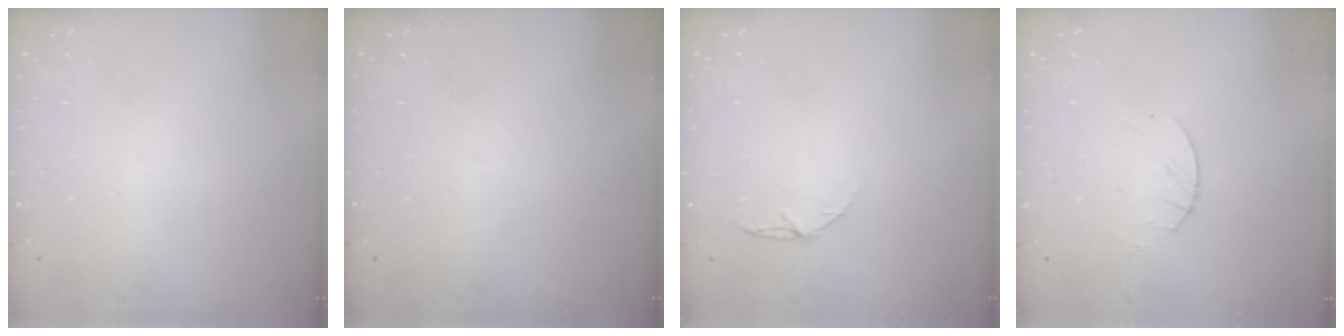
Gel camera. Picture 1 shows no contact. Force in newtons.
{"total": 0.0}
{"total": 4.4, "press": 4.4, "slide": 0.5}
{"total": 2.6, "press": 2.5, "slide": 0.4}